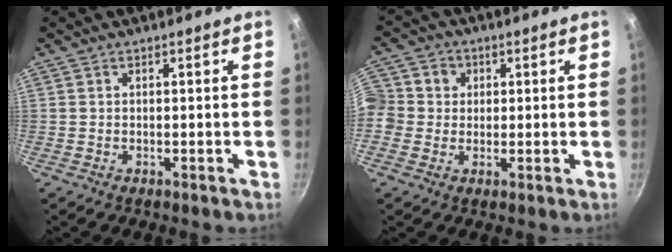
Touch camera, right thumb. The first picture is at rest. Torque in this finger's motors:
{"motor_torque": [0.24, 0.28, 0.48, -0.04, 0.15]}